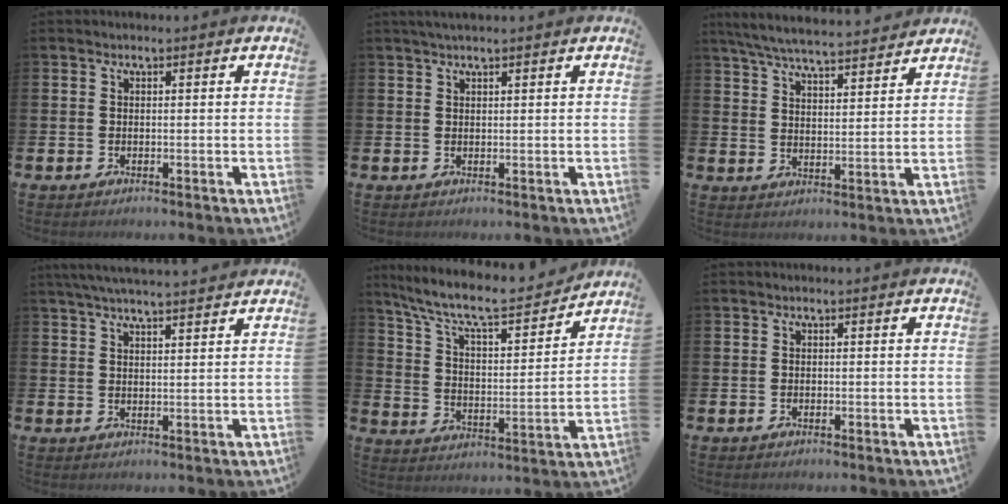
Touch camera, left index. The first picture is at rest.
{"total": 1.3, "force": [1.1, 0.0, 0.8], "torque": [-0.014, 0.002, 0.019]}
{"total": 6.5, "force": [6.3, 0.4, 1.8], "torque": [-0.060, -0.035, 0.112]}
{"total": 4.7, "force": [4.4, 0.0, 1.6], "torque": [-0.040, -0.013, 0.080]}
{"total": 9.6, "force": [8.5, 1.9, 4.0], "torque": [-0.110, -0.056, 0.142]}
{"total": 0.0}